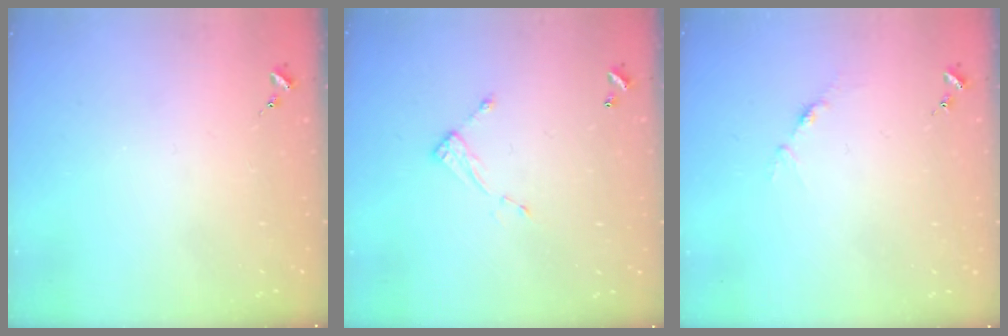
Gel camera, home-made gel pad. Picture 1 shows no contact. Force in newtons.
{"total": 5.0, "press": 4.9, "slide": 0.2}
{"total": 3.8, "press": 3.8, "slide": 0.5}